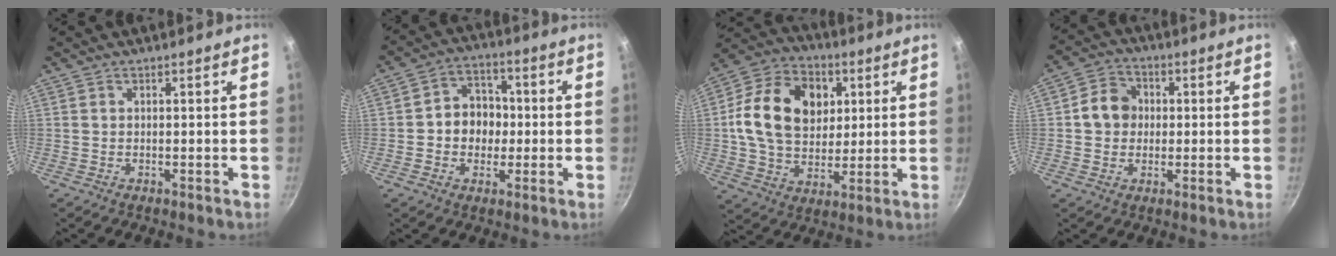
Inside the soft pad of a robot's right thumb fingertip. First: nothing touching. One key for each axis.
{"total": 9.1, "fx": -0.4, "fy": 7.7, "fz": 4.9, "tx": -0.033, "ty": 0.018, "tz": -0.019}
{"total": 19.3, "fx": 4.0, "fy": 14.4, "fz": 12.3, "tx": -0.189, "ty": 0.007, "tz": 0.061}
{"total": 7.2, "fx": 0.5, "fy": 6.3, "fz": 3.4, "tx": -0.027, "ty": 0.013, "tz": -0.006}